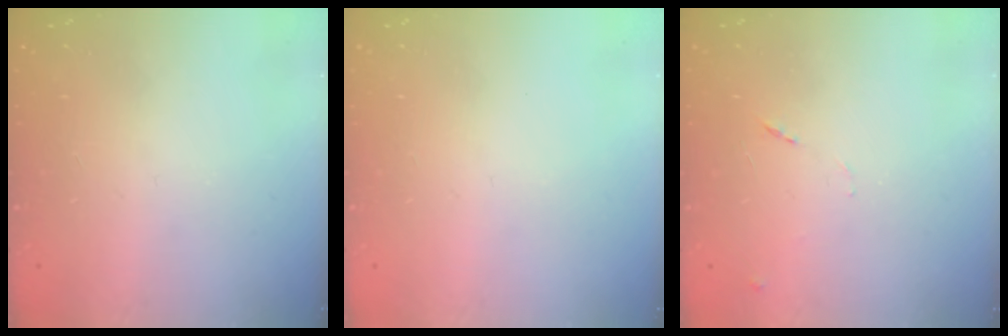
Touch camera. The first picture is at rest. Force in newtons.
{"total": 0.0}
{"total": 7.6, "press": 7.6, "slide": 0.9}